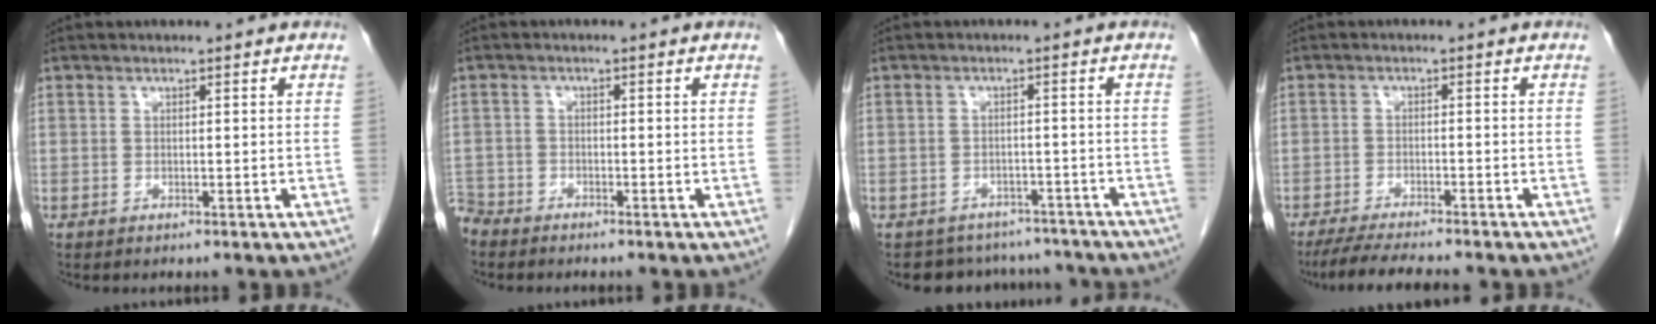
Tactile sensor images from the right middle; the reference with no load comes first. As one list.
[{"total": 3.3, "force": [-3.2, 1.0, 0.0], "torque": [0.002, -0.007, -0.063]}, {"total": 7.9, "force": [-7.2, 3.4, 0.2], "torque": [0.004, 0.021, -0.082]}, {"total": 8.2, "force": [-7.1, 0.4, 4.0], "torque": [-0.062, -0.019, -0.114]}]